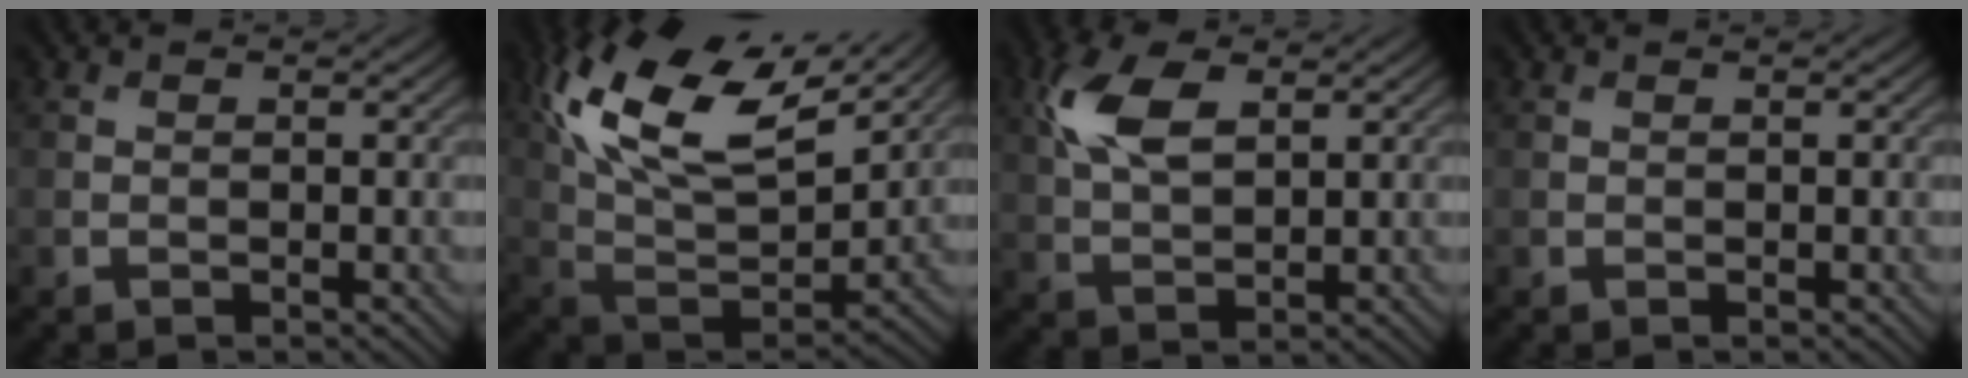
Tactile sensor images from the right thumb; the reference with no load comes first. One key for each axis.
{"total": 16.4, "fx": 8.8, "fy": 7.7, "fz": 11.6, "tx": -0.261, "ty": 0.021, "tz": 0.159}
{"total": 7.3, "fx": 2.8, "fy": 3.7, "fz": 5.7, "tx": -0.135, "ty": 0.010, "tz": 0.053}
{"total": 0.0}